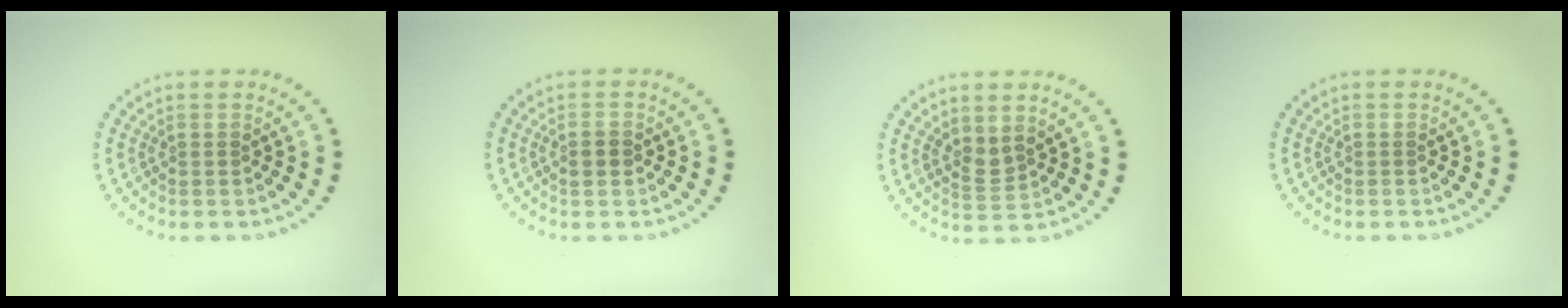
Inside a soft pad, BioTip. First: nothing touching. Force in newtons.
{"total": 1.2, "press": 1.2, "slide": 0.0}
{"total": 1.9, "press": 1.4, "slide": 1.2}
{"total": 0.0}